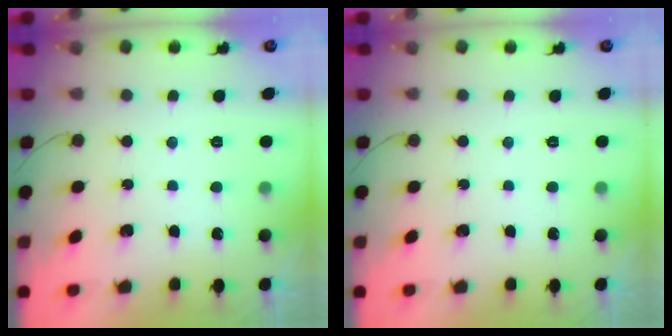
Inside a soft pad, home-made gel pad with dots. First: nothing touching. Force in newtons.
{"total": 0.0}